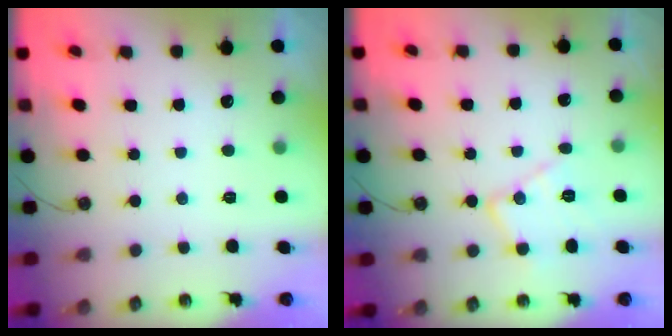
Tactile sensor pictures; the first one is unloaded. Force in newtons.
{"total": 11.6, "press": 11.6, "slide": 0.3}